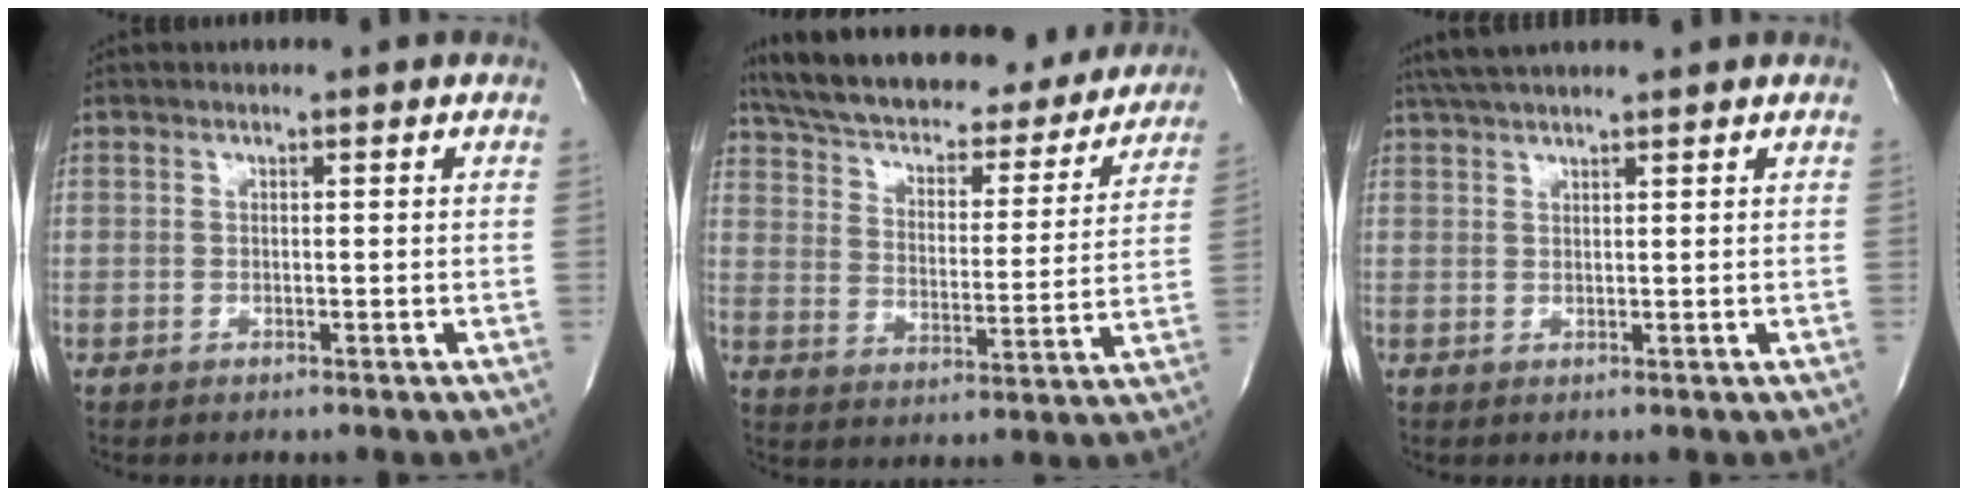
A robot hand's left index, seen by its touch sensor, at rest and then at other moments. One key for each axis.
{"total": 28.4, "fx": 24.8, "fy": 8.5, "fz": 10.8, "tx": -0.184, "ty": -0.005, "tz": 0.327}
{"total": 6.3, "fx": 5.5, "fy": 0.2, "fz": 3.1, "tx": -0.053, "ty": 0.034, "tz": 0.095}